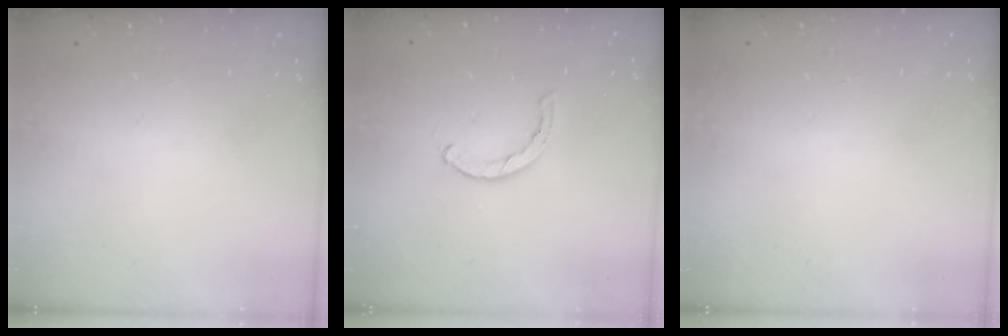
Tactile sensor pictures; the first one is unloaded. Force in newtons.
{"total": 0.5, "press": 0.5, "slide": 0.2}
{"total": 2.4, "press": 2.4, "slide": 0.2}